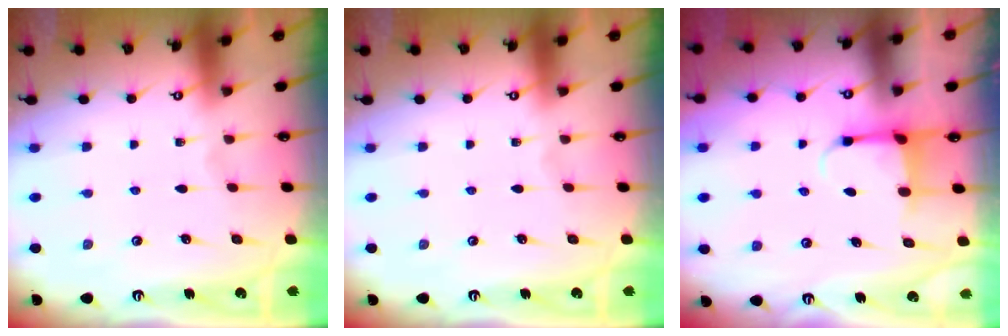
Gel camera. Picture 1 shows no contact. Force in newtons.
{"total": 0.0}
{"total": 4.0, "press": 3.9, "slide": 0.9}